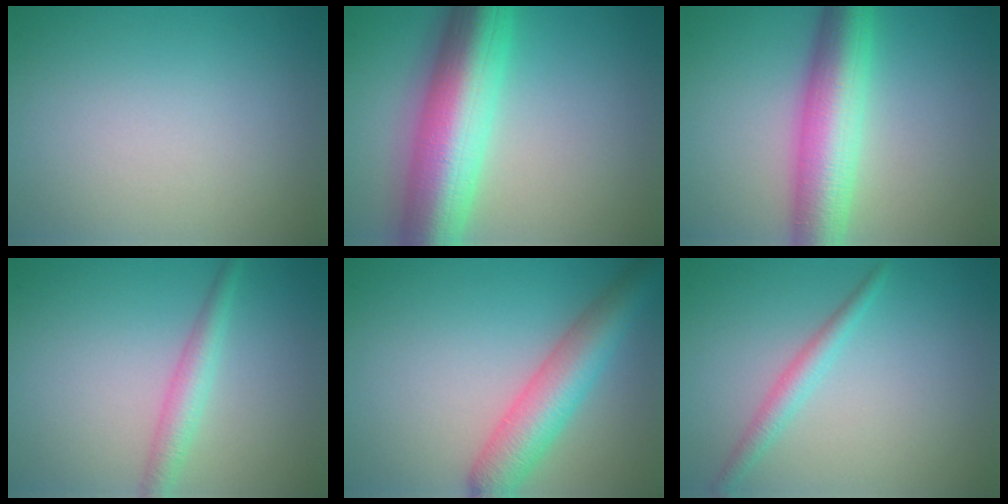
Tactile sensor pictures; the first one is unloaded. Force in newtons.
{"total": 11.2, "press": 11.2, "slide": 0.3}
{"total": 7.9, "press": 7.9, "slide": 0.1}
{"total": 2.6, "press": 2.6, "slide": 0.1}
{"total": 5.7, "press": 5.7, "slide": 0.2}
{"total": 2.0, "press": 2.0, "slide": 0.0}